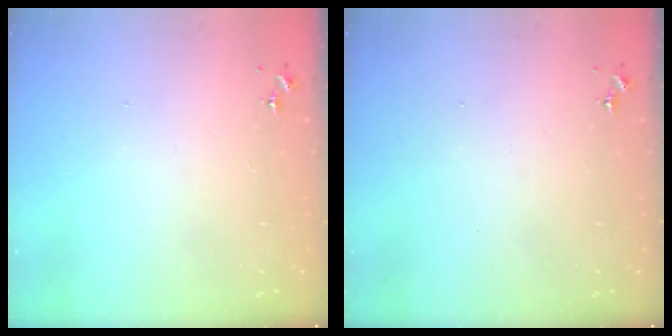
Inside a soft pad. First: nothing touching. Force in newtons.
{"total": 0.0}